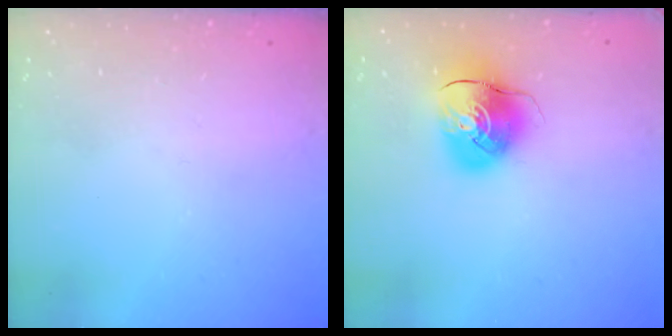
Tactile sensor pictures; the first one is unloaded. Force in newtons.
{"total": 9.7, "press": 9.6, "slide": 1.4}